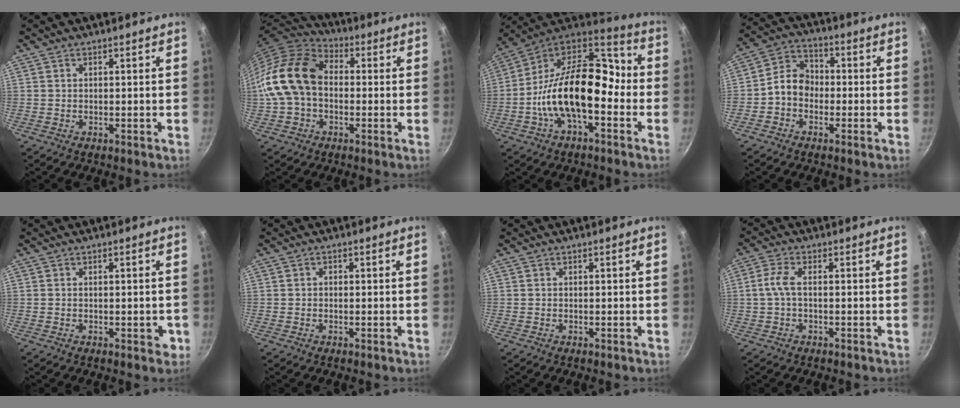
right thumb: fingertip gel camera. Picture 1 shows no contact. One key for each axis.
{"total": 16.5, "fx": -0.4, "fy": 11.9, "fz": 11.5, "tx": -0.202, "ty": 0.040, "tz": -0.021}
{"total": 22.3, "fx": -4.4, "fy": 12.1, "fz": 18.1, "tx": -0.293, "ty": 0.057, "tz": -0.094}
{"total": 7.1, "fx": -1.6, "fy": 5.7, "fz": 3.9, "tx": -0.043, "ty": 0.029, "tz": -0.047}
{"total": 2.5, "fx": -0.9, "fy": 1.1, "fz": 2.1, "tx": -0.015, "ty": 0.004, "tz": -0.013}
{"total": 0.5, "fx": -0.1, "fy": 0.5, "fz": 0.2, "tx": -0.003, "ty": 0.003, "tz": -0.003}
{"total": 0.0}
{"total": 3.7, "fx": -0.4, "fy": 1.4, "fz": 3.4, "tx": -0.089, "ty": 0.012, "tz": -0.012}